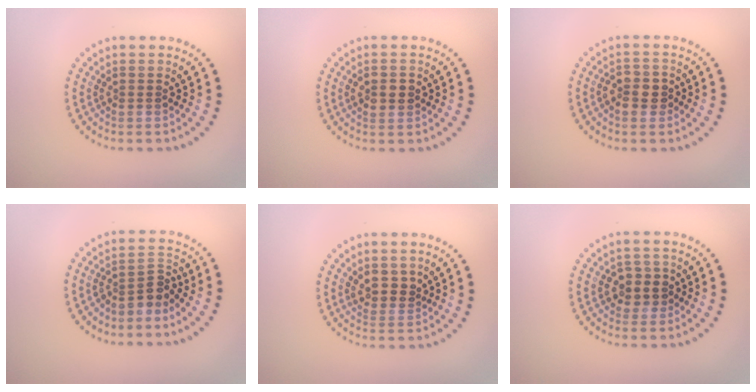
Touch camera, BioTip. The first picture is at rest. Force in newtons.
{"total": 2.6, "press": 2.6, "slide": 0.1}
{"total": 2.6, "press": 2.5, "slide": 0.6}
{"total": 2.7, "press": 2.0, "slide": 1.8}
{"total": 2.2, "press": 2.0, "slide": 1.0}
{"total": 2.4, "press": 2.3, "slide": 0.8}